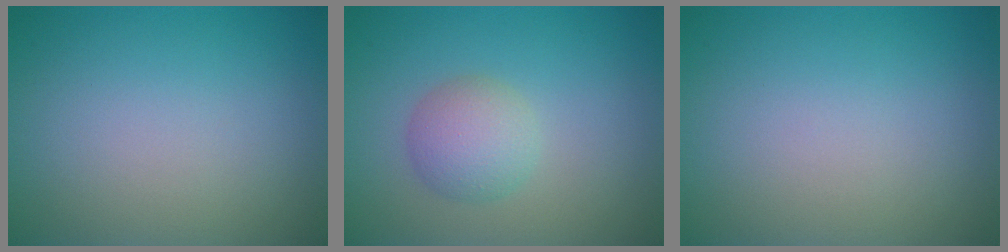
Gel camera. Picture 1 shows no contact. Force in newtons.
{"total": 3.0, "press": 3.0, "slide": 0.1}
{"total": 0.0}